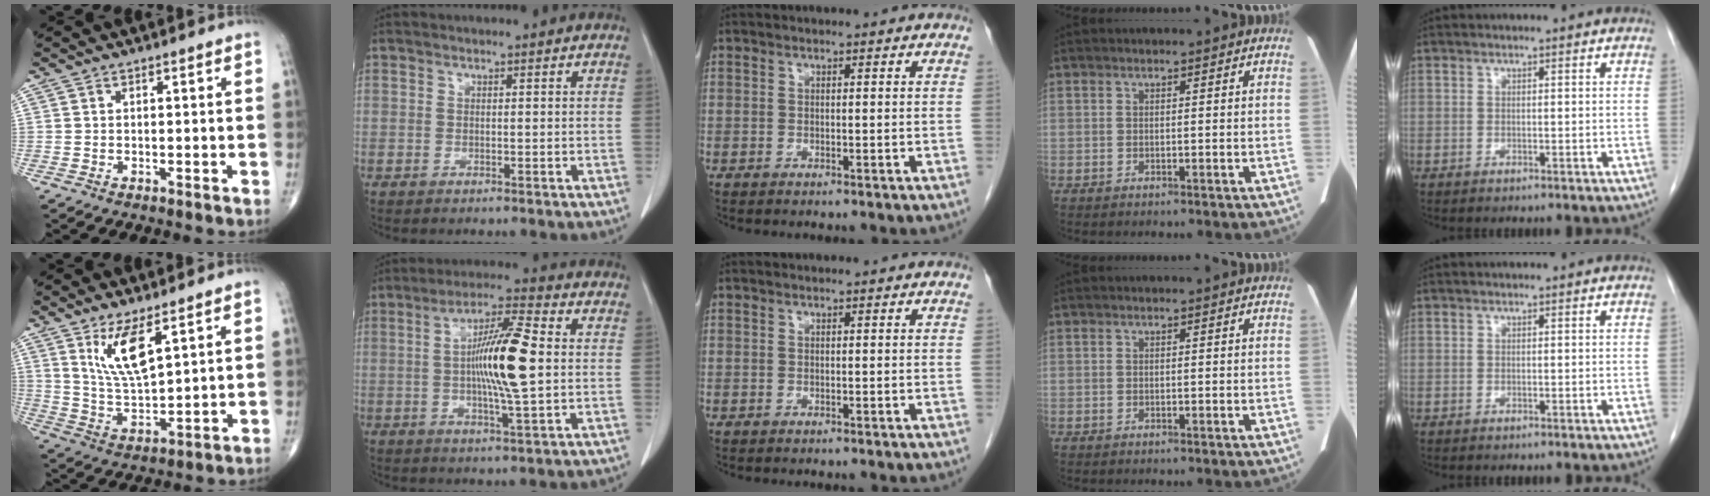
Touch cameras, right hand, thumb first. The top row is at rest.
{"thumb": {"total": 9.7, "force": [4.9, 2.9, 7.8], "torque": [-0.146, -0.037, 0.108]}, "index": {"total": 12.0, "force": [0.2, 0.8, 12.0], "torque": [-0.217, 0.002, 0.000]}}